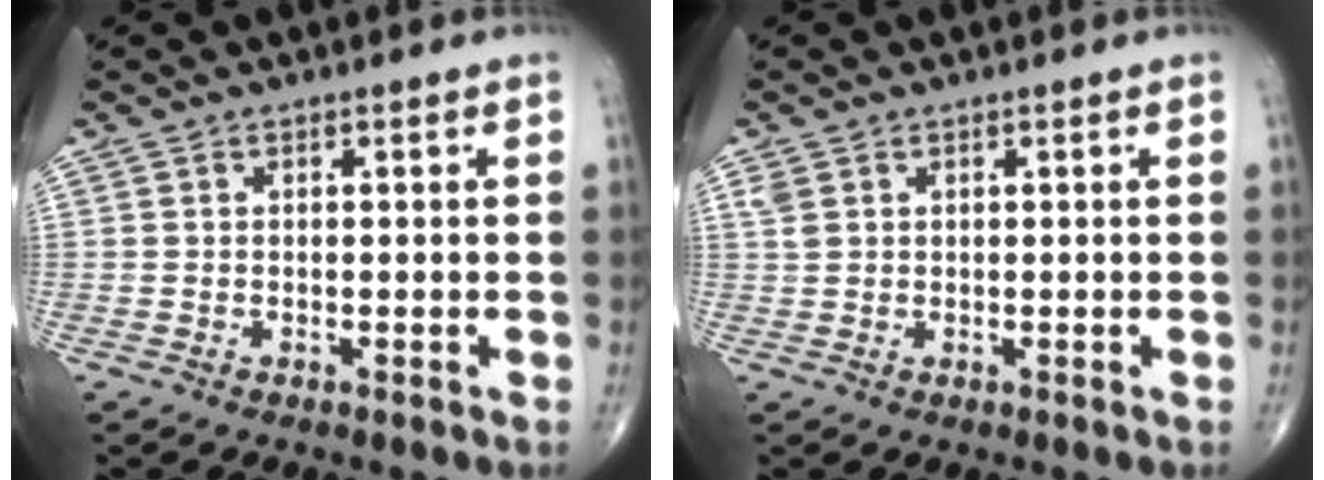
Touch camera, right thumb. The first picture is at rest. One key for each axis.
{"total": 1.8, "fx": 0.9, "fy": 1.3, "fz": 0.9, "tx": -0.018, "ty": 0.005, "tz": 0.023}